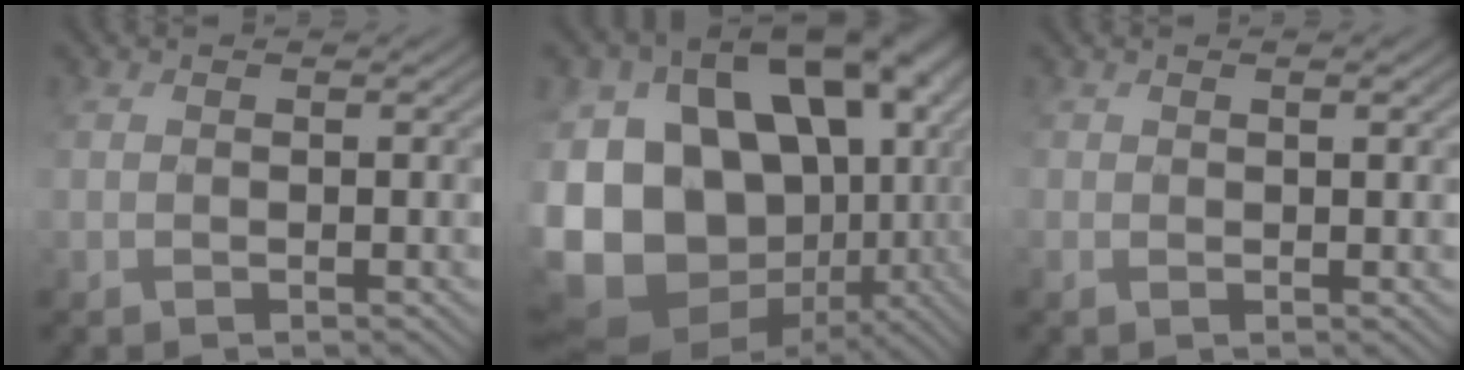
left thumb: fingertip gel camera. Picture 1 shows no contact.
{"total": 20.6, "force": [-1.2, 15.9, 13.1], "torque": [-0.264, -0.012, 0.000]}
{"total": 2.0, "force": [0.3, 0.4, 1.9], "torque": [-0.033, 0.000, 0.004]}